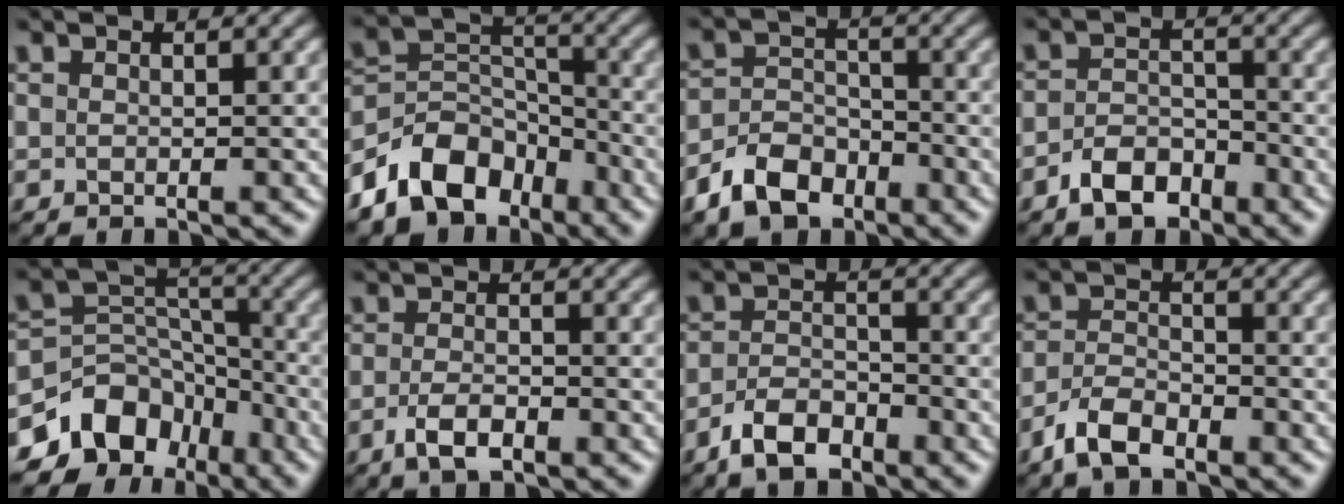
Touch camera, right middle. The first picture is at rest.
{"total": 8.6, "force": [-5.5, 5.6, 3.6], "torque": [-0.060, 0.002, -0.114]}
{"total": 5.3, "force": [-3.4, 3.4, 2.3], "torque": [-0.049, -0.001, -0.069]}
{"total": 3.7, "force": [-2.5, 2.1, 1.8], "torque": [-0.032, 0.003, -0.050]}
{"total": 9.1, "force": [-5.9, 6.2, 2.8], "torque": [-0.039, 0.016, -0.109]}
{"total": 2.8, "force": [-1.3, 1.1, 2.1], "torque": [-0.049, -0.002, -0.029]}
{"total": 4.0, "force": [-2.8, 1.9, 2.2], "torque": [-0.040, 0.001, -0.060]}
{"total": 3.7, "force": [-2.6, 1.7, 2.1], "torque": [-0.042, 0.002, -0.059]}